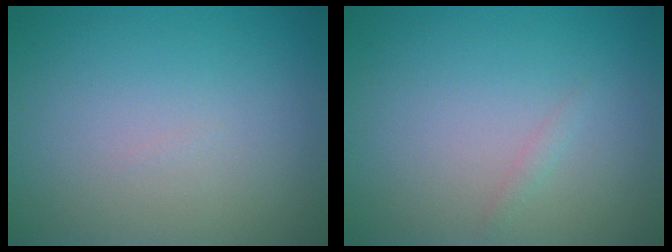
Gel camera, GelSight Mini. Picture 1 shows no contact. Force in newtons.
{"total": 0.7, "press": 0.7, "slide": 0.0}